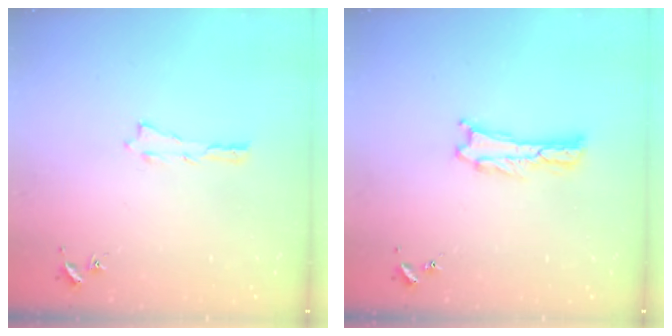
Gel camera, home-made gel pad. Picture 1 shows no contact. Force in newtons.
{"total": 0.6, "press": 0.5, "slide": 0.2}